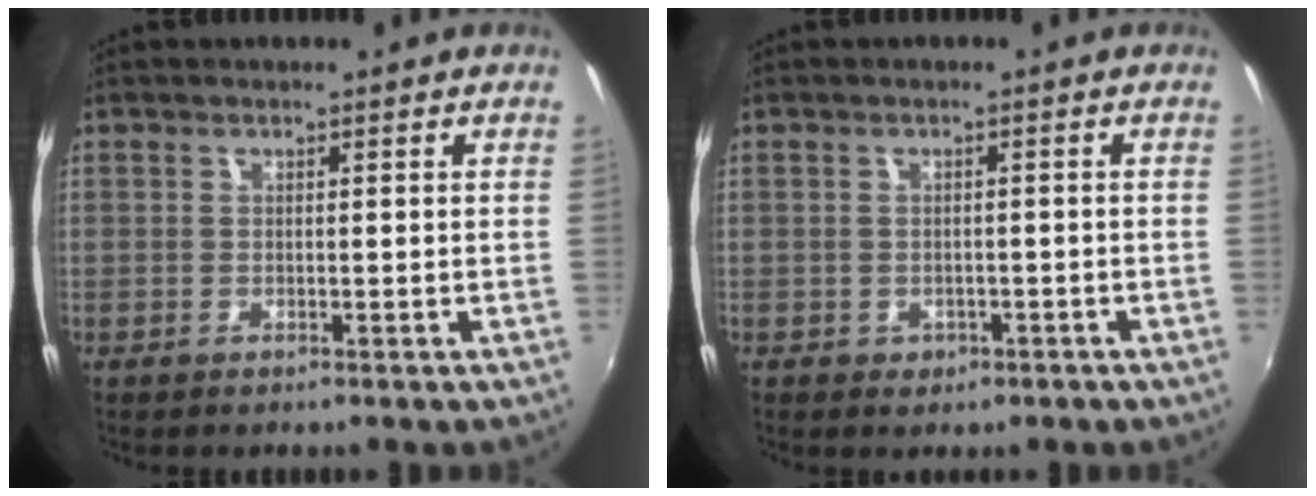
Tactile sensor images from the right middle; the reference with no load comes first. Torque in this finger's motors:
{"motor_torque": [-0.15, 0.05, -0.01, -0.01]}